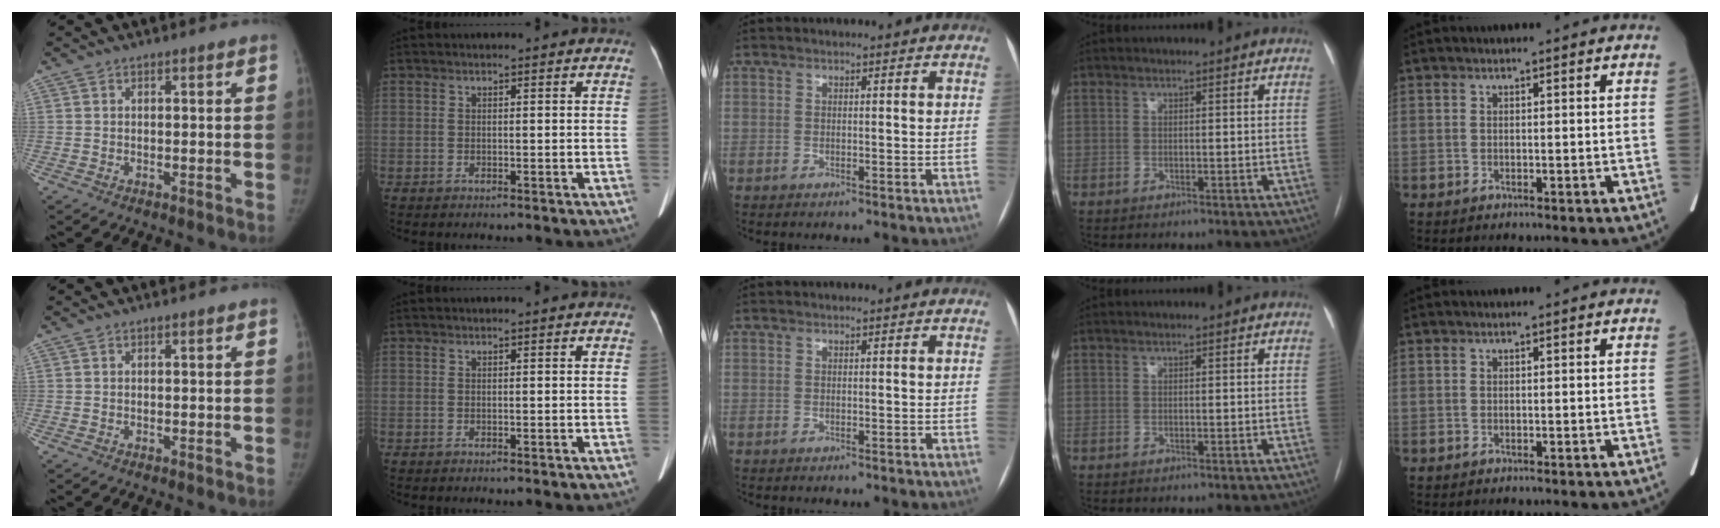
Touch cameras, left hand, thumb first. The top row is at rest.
{}